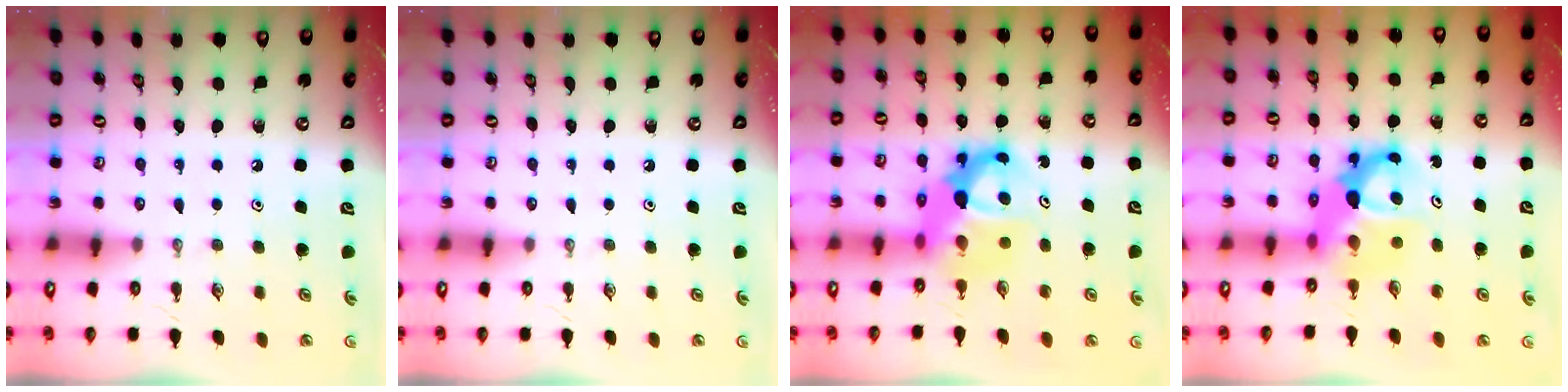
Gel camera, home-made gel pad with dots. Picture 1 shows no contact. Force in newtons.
{"total": 0.0}
{"total": 9.6, "press": 9.5, "slide": 0.9}
{"total": 8.6, "press": 8.6, "slide": 0.7}